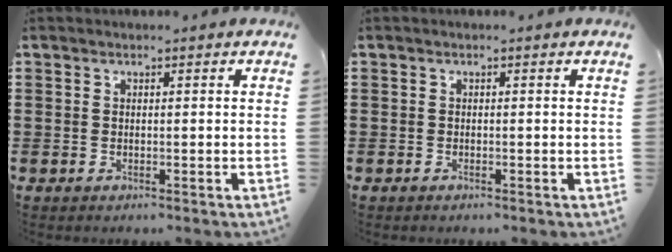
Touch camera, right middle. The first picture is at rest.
{"total": 0.0}